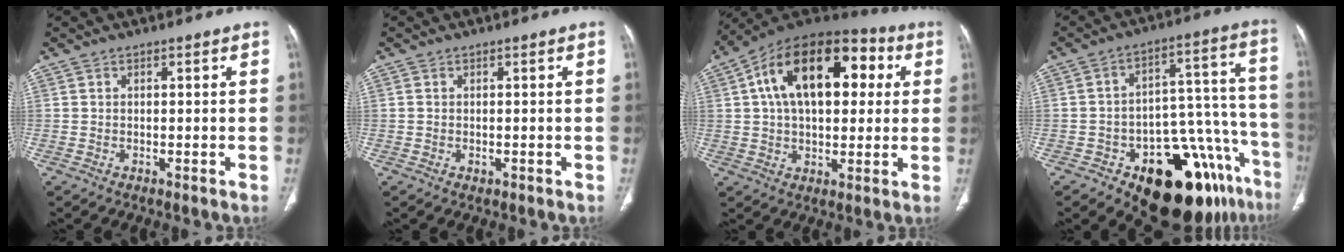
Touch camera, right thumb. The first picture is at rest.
{"total": 0.8, "force": [-0.1, 0.6, 0.5], "torque": [-0.013, -0.001, 0.003]}
{"total": 23.0, "force": [5.6, 13.1, 18.1], "torque": [-0.270, 0.030, 0.080]}
{"total": 23.1, "force": [-13.9, 9.6, 15.8], "torque": [-0.107, 0.109, -0.192]}